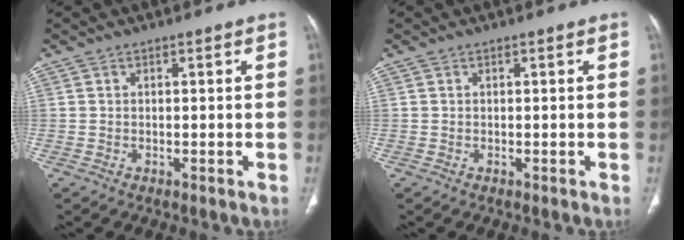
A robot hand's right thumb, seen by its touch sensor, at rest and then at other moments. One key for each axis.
{"total": 0.0}